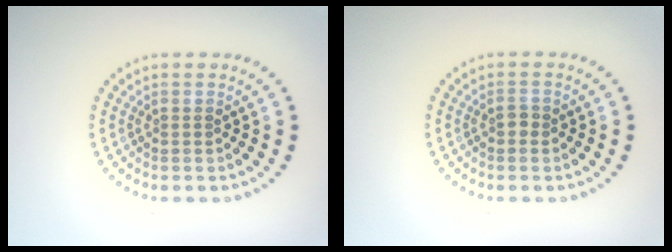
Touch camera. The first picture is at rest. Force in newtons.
{"total": 0.8, "press": 0.8, "slide": 0.0}